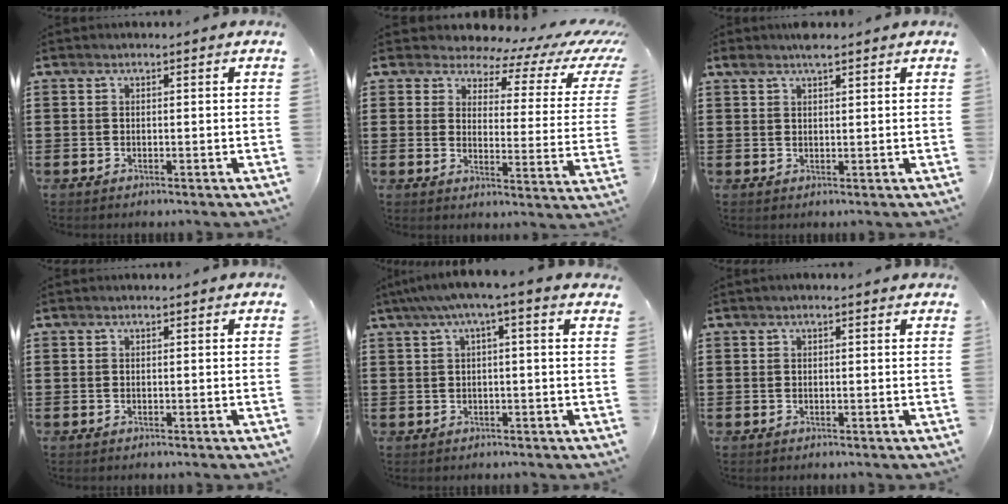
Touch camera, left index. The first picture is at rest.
{"total": 4.2, "force": [3.7, 1.6, 1.2], "torque": [-0.033, -0.033, 0.056]}
{"total": 2.6, "force": [2.1, 0.5, 1.5], "torque": [-0.033, 0.003, 0.038]}
{"total": 0.0}
{"total": 3.1, "force": [0.4, 0.0, 3.1], "torque": [-0.058, -0.002, 0.003]}
{"total": 0.6, "force": [0.3, 0.1, 0.5], "torque": [-0.010, 0.001, 0.006]}